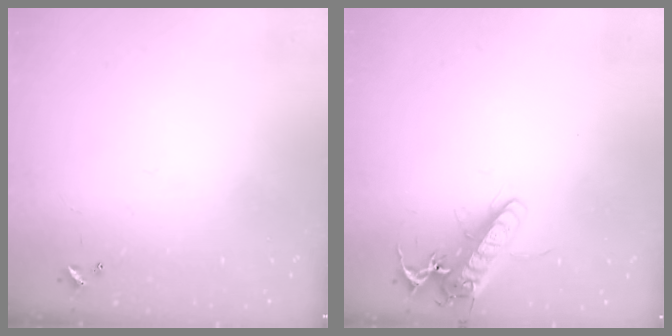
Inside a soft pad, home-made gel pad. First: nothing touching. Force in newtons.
{"total": 16.5, "press": 16.3, "slide": 2.7}